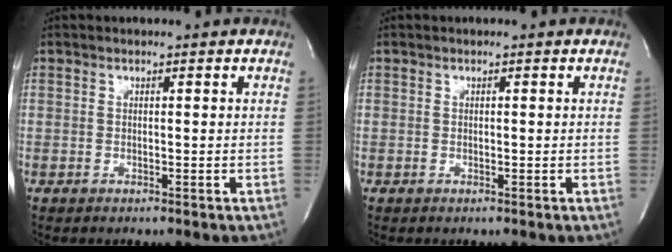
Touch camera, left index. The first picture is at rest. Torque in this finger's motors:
{"motor_torque": [-0.64, 0.18, -0.07, -0.01]}